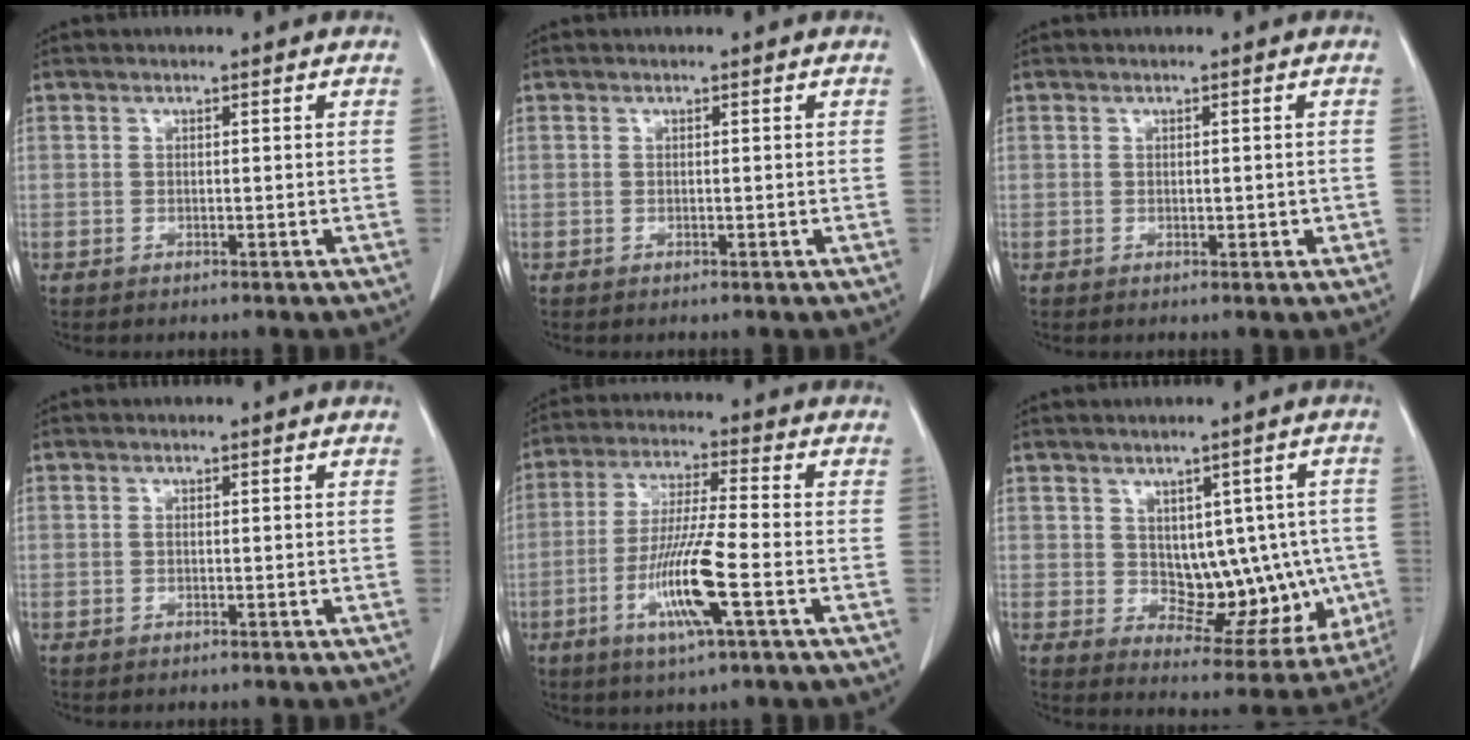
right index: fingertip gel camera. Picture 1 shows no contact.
{"total": 0.0}
{"total": 1.4, "force": [-0.2, 0.8, 1.2], "torque": [-0.014, 0.002, 0.002]}
{"total": 0.0}
{"total": 11.1, "force": [-3.8, 0.0, 10.4], "torque": [-0.205, -0.014, -0.076]}
{"total": 11.7, "force": [0.0, 6.9, 9.5], "torque": [-0.101, 0.017, 0.026]}